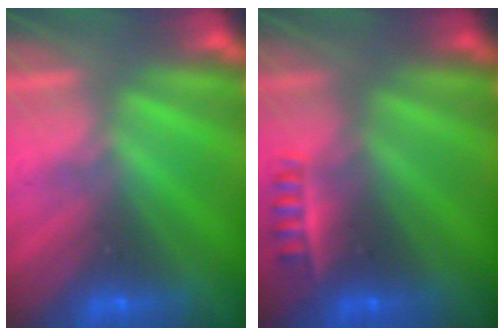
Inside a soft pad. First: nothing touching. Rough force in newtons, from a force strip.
{"total": 2.3}